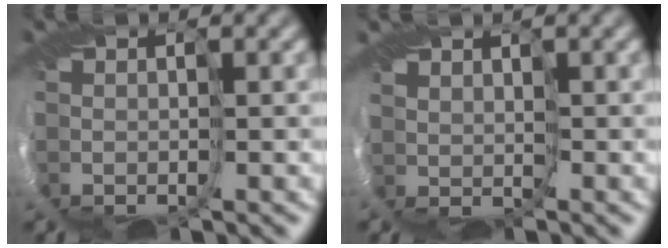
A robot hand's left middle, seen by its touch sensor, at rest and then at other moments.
{"total": 1.0, "force": [0.9, 0.4, -0.2], "torque": [0.001, -0.002, 0.015]}